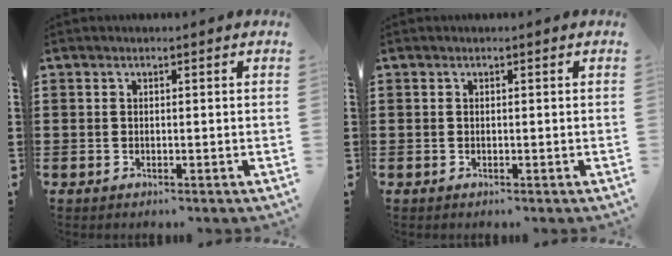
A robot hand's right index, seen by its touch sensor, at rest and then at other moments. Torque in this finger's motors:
{"motor_torque": [-0.70, 1.44, 0.00, 0.00]}